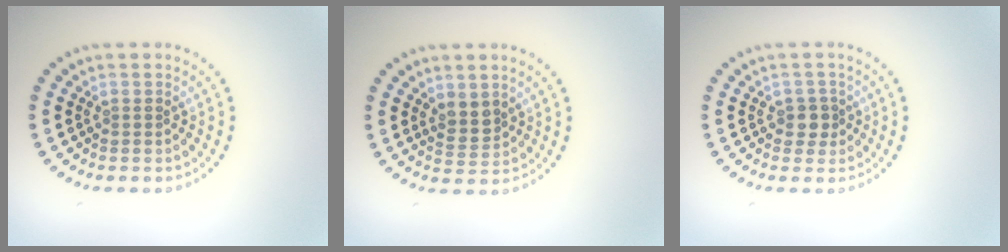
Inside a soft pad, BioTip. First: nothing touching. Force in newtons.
{"total": 2.1, "press": 1.9, "slide": 0.9}
{"total": 1.8, "press": 1.5, "slide": 0.9}